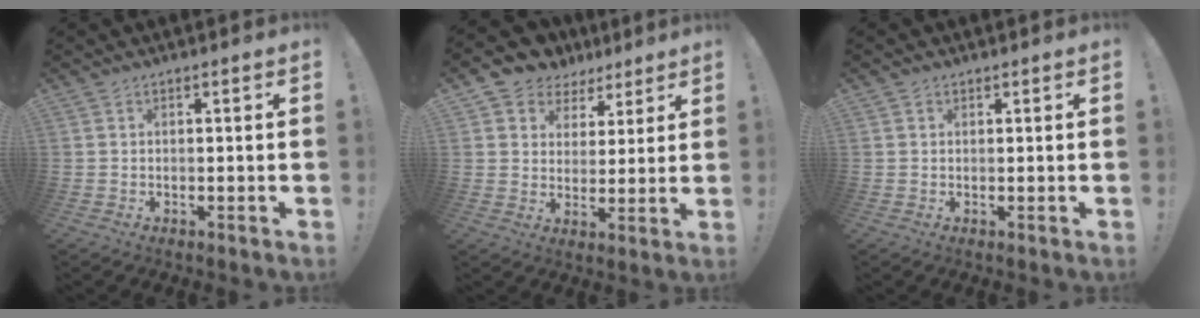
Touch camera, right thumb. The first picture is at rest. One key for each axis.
{"total": 7.5, "fx": 4.7, "fy": 5.8, "fz": 0.8, "tx": -0.021, "ty": -0.036, "tz": 0.094}
{"total": 0.8, "fx": 0.6, "fy": 0.5, "fz": 0.0, "tx": 0.001, "ty": 0.000, "tz": 0.012}